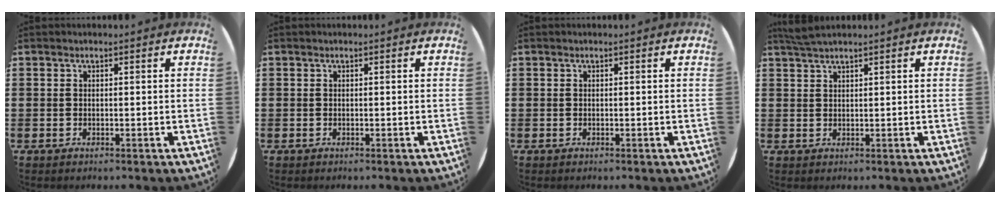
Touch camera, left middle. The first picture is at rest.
{"total": 0.0}
{"total": 0.0}
{"total": 2.0, "force": [1.8, 0.0, 0.8], "torque": [-0.017, 0.002, 0.035]}